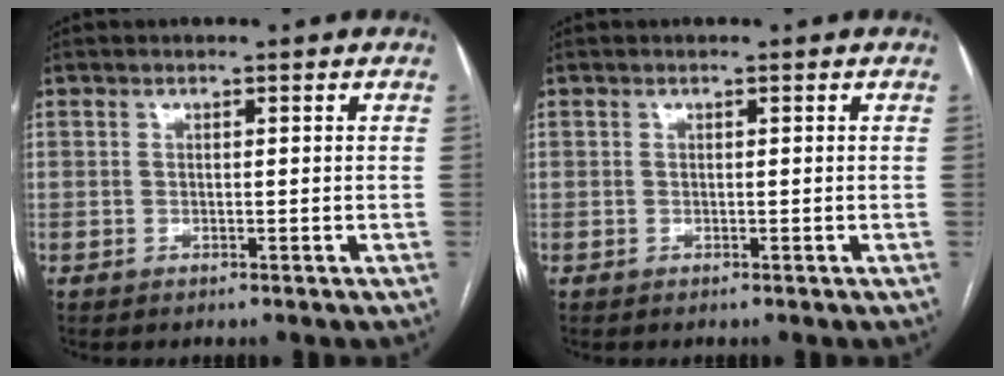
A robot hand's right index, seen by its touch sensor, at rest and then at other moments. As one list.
[{"total": 0.0}]